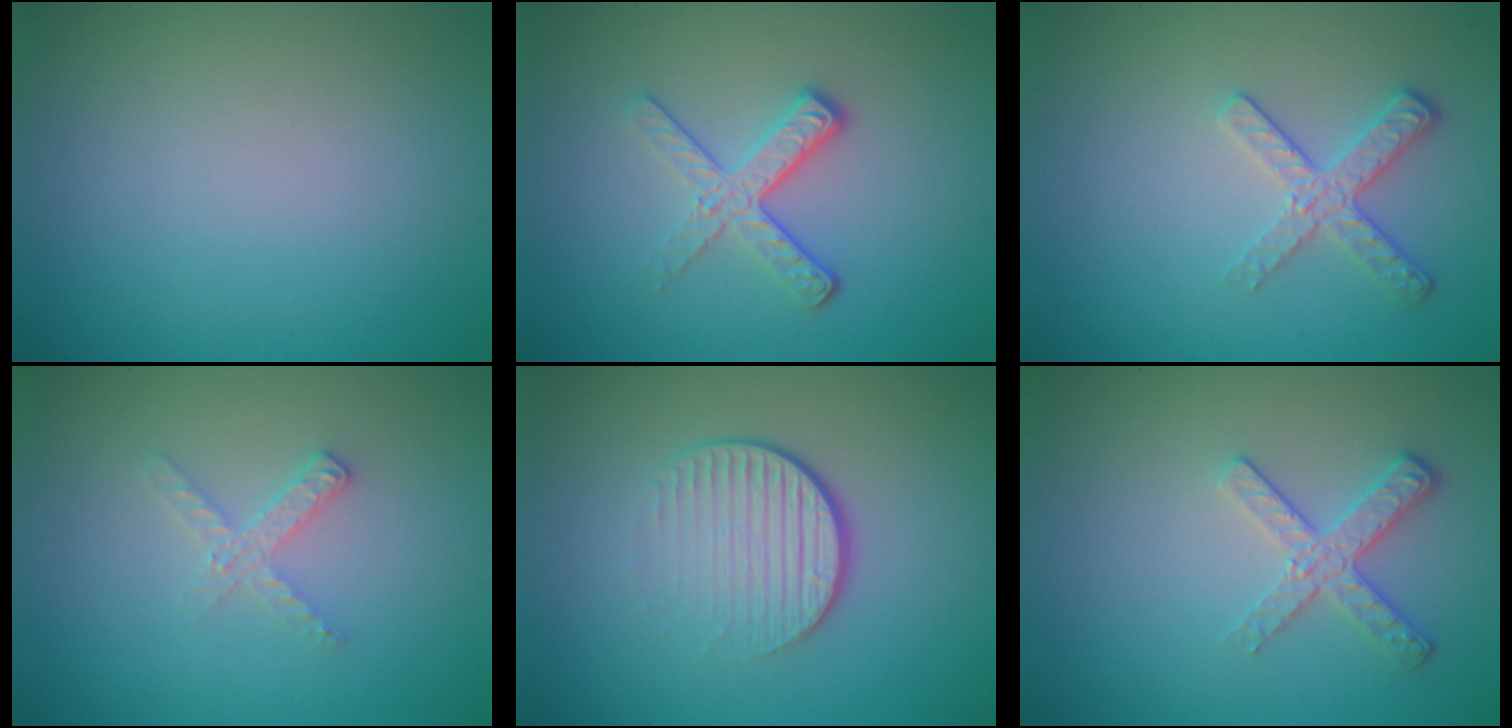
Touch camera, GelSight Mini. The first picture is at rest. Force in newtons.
{"total": 3.4, "press": 2.4, "slide": 2.4}
{"total": 2.6, "press": 2.2, "slide": 1.4}
{"total": 1.7, "press": 1.7, "slide": 0.2}
{"total": 4.3, "press": 2.6, "slide": 3.4}
{"total": 2.6, "press": 2.2, "slide": 1.4}